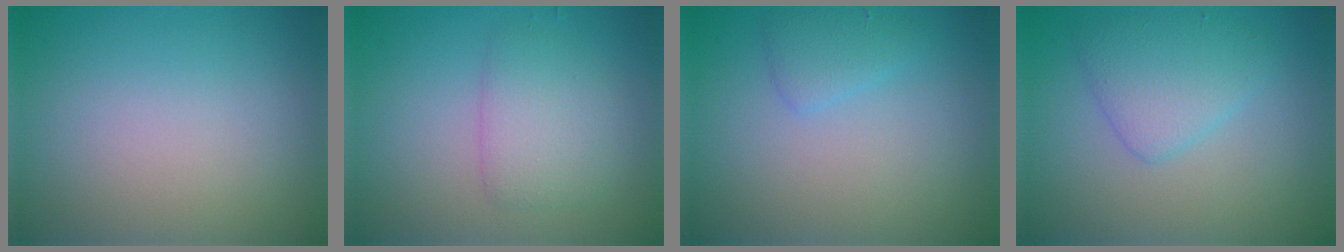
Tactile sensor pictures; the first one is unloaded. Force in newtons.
{"total": 2.9, "press": 2.9, "slide": 0.1}
{"total": 1.6, "press": 1.6, "slide": 0.1}
{"total": 1.9, "press": 1.9, "slide": 0.1}